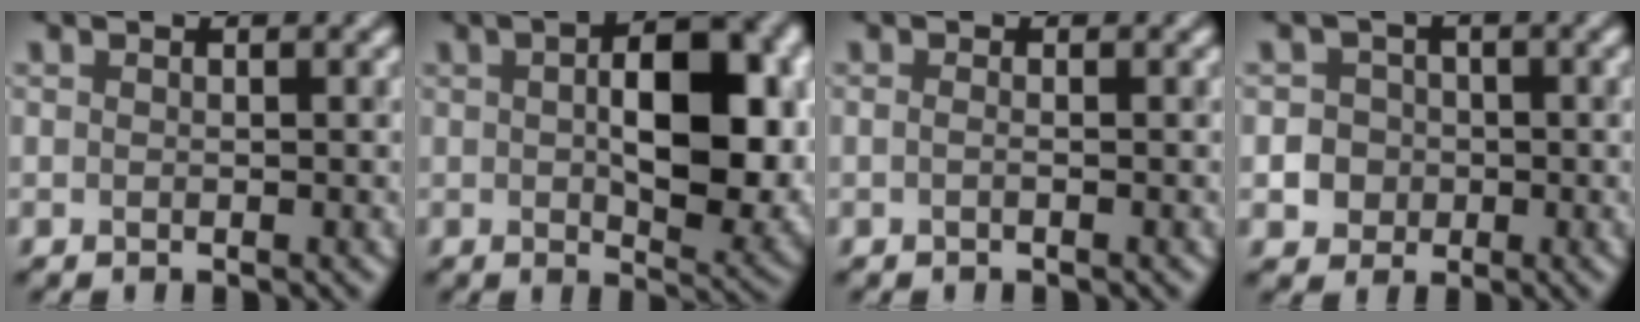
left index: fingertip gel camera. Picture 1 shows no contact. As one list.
[{"total": 10.2, "force": [0.7, 5.1, 8.8], "torque": [-0.125, -0.001, 0.012]}, {"total": 0.7, "force": [-0.2, 0.2, 0.6], "torque": [-0.013, -0.006, -0.010]}, {"total": 4.1, "force": [-1.0, 3.9, 1.1], "torque": [0.009, 0.008, -0.031]}]